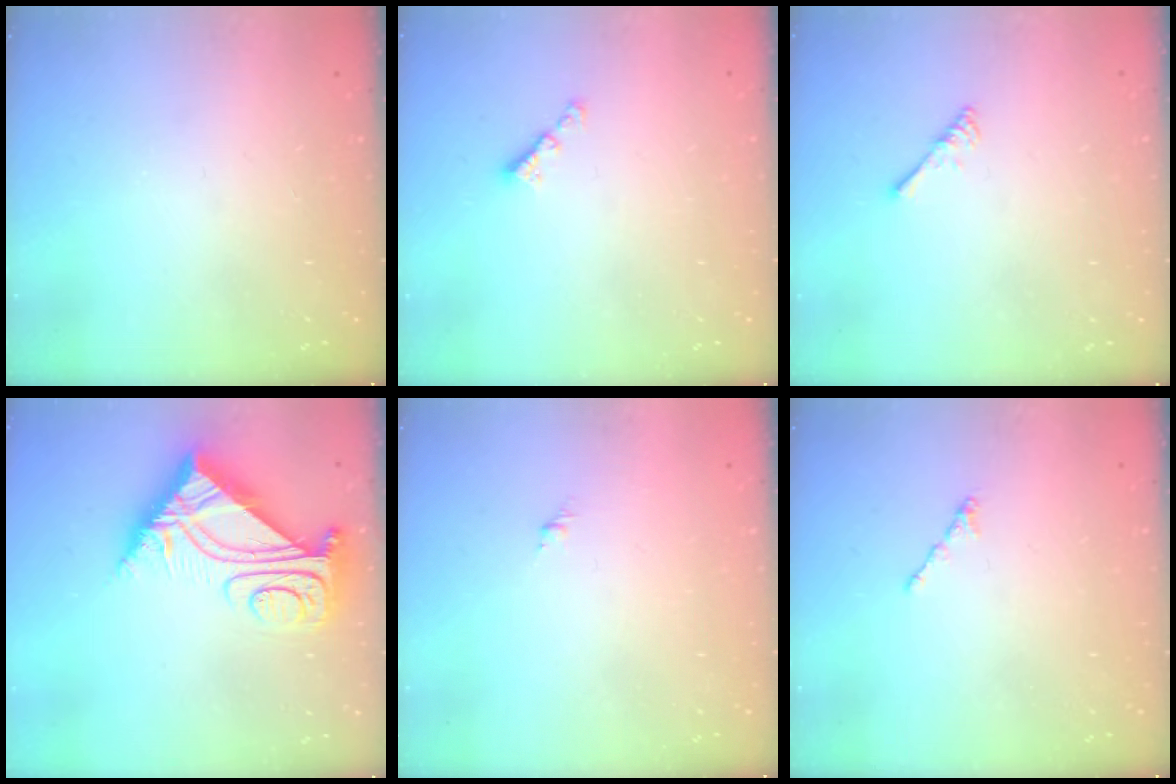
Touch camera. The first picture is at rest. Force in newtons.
{"total": 2.3, "press": 2.3, "slide": 0.4}
{"total": 2.5, "press": 2.5, "slide": 0.4}
{"total": 10.3, "press": 10.2, "slide": 1.2}
{"total": 1.3, "press": 1.2, "slide": 0.5}
{"total": 0.5, "press": 0.4, "slide": 0.3}